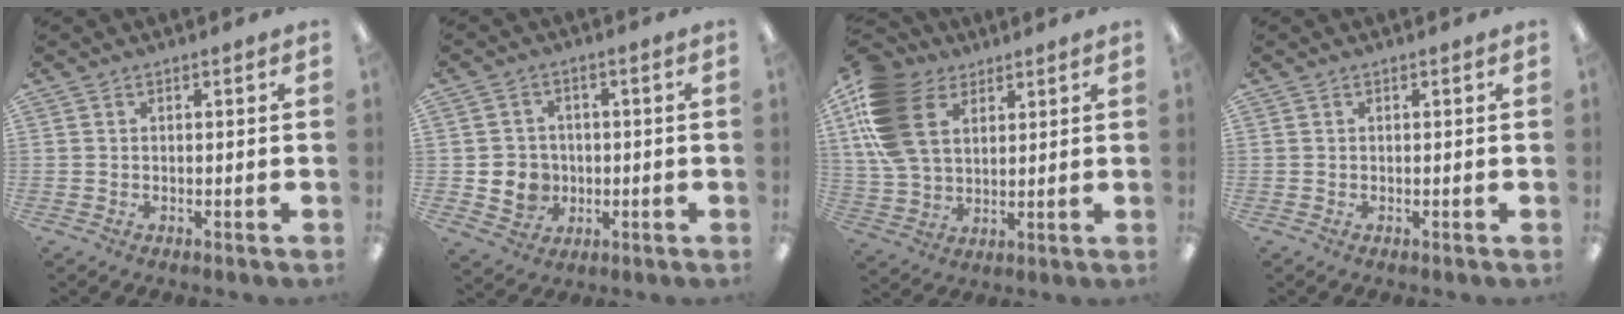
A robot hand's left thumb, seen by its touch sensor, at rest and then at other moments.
{"total": 6.2, "force": [-0.8, 5.9, 1.4], "torque": [-0.034, 0.011, -0.008]}
{"total": 17.2, "force": [7.6, 11.6, 10.2], "torque": [-0.263, -0.022, 0.139]}
{"total": 0.0}